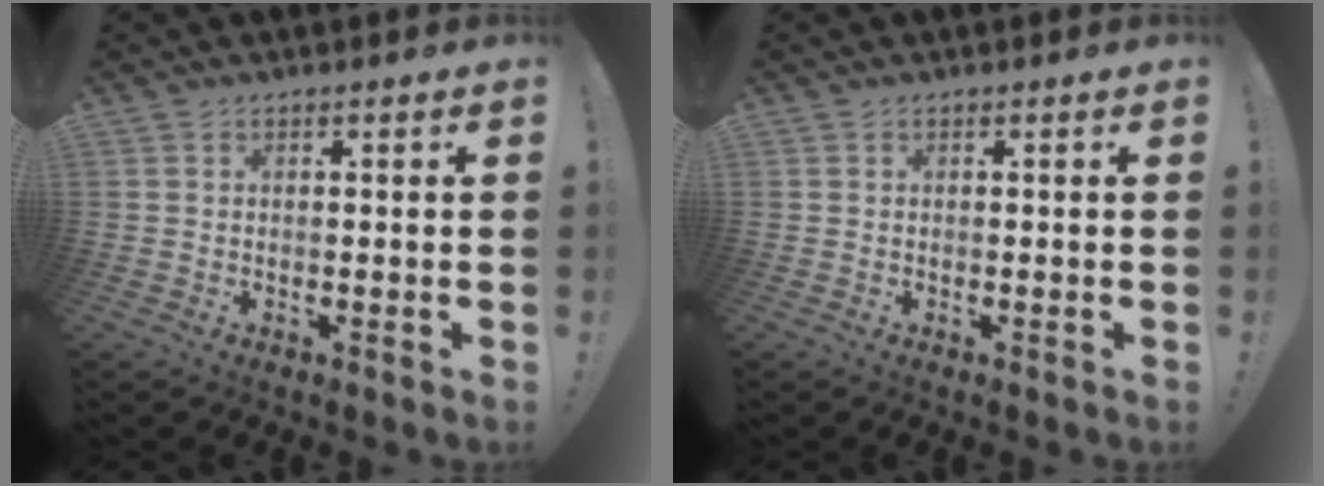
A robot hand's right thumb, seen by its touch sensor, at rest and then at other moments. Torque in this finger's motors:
{"motor_torque": [-0.01, -0.01, 0.00, 0.00, 0.00]}